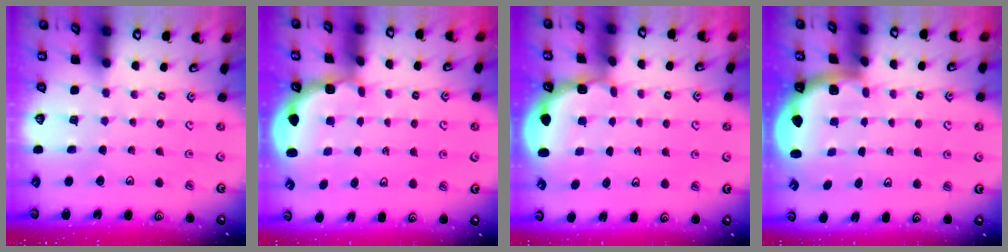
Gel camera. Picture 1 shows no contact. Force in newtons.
{"total": 2.5, "press": 1.9, "slide": 1.6}
{"total": 1.8, "press": 1.4, "slide": 1.1}
{"total": 2.0, "press": 2.0, "slide": 0.5}